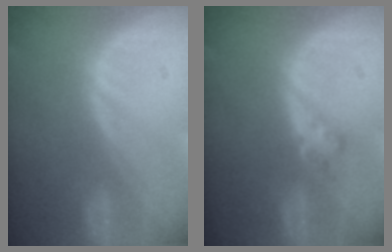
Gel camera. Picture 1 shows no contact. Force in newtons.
{"total": 2.0, "press": 2.0, "slide": 0.2}